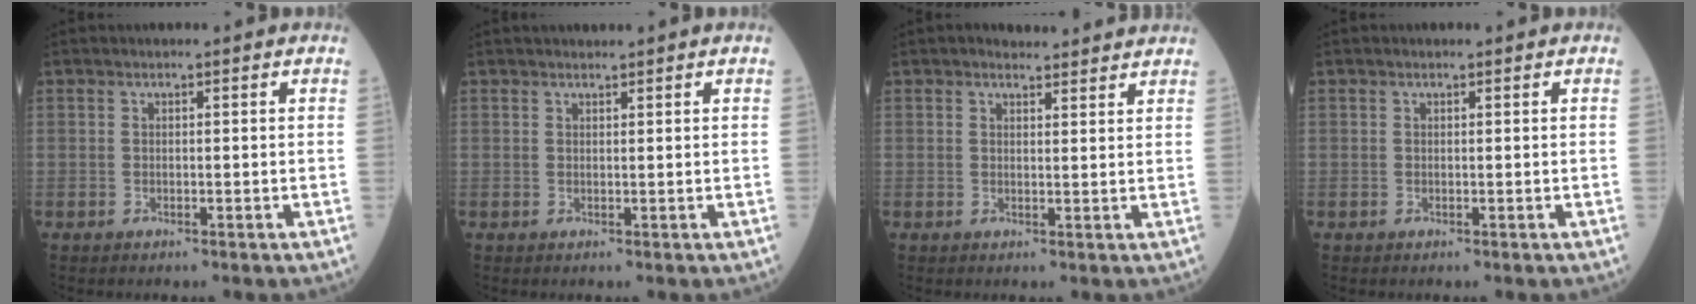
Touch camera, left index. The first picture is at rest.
{"total": 1.1, "force": [1.1, -0.2, 0.2], "torque": [0.001, 0.010, 0.023]}
{"total": 4.5, "force": [4.3, 1.0, 0.9], "torque": [-0.011, 0.007, 0.045]}
{"total": 0.0}